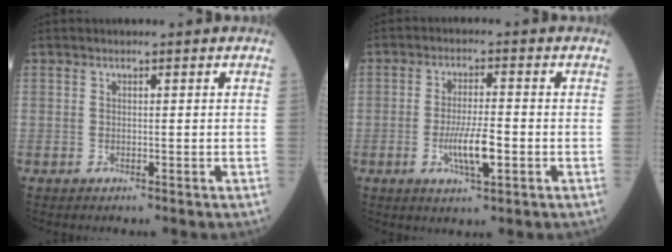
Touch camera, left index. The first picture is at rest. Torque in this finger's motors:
{"motor_torque": [1.21, 0.14, 0.56, 0.13]}